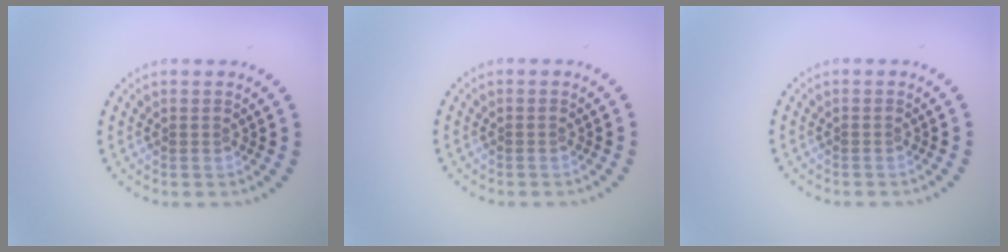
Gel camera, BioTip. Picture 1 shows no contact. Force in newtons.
{"total": 0.0}
{"total": 0.0}